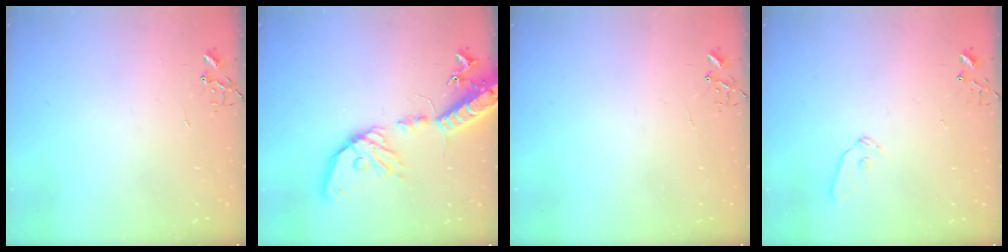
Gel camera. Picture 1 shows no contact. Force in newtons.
{"total": 19.5, "press": 19.2, "slide": 3.6}
{"total": 6.4, "press": 6.4, "slide": 0.6}
{"total": 6.0, "press": 5.9, "slide": 0.8}